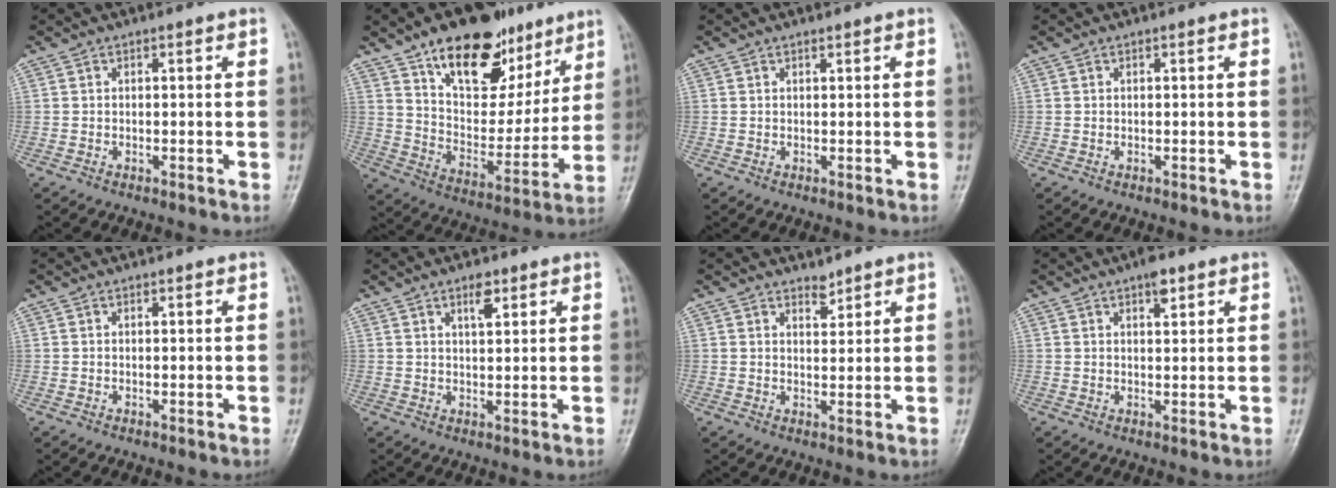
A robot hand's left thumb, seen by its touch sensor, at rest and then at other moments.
{"total": 22.2, "force": [13.7, 11.7, 13.0], "torque": [-0.145, -0.057, 0.228]}
{"total": 0.5, "force": [0.5, 0.2, 0.2], "torque": [-0.006, -0.004, 0.007]}
{"total": 0.0}
{"total": 0.0}
{"total": 3.5, "force": [2.1, 1.4, 2.4], "torque": [-0.030, -0.012, 0.035]}
{"total": 2.3, "force": [2.0, 0.9, 0.6], "torque": [0.005, -0.017, 0.032]}
{"total": 3.2, "force": [2.0, 1.2, 2.2], "torque": [-0.026, -0.007, 0.029]}